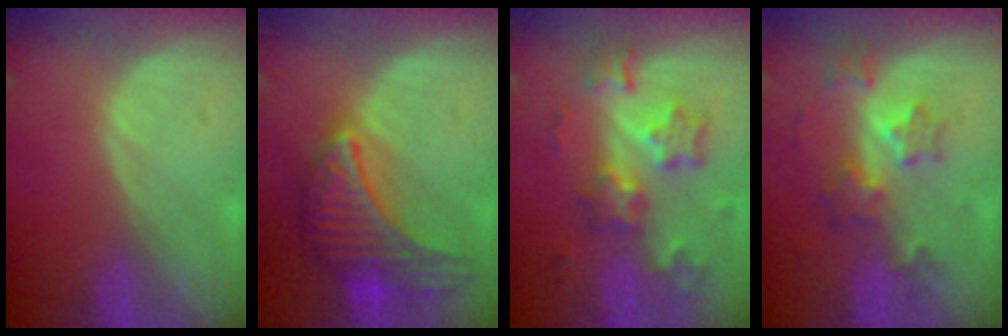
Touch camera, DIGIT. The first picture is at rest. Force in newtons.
{"total": 10.0, "press": 10.0, "slide": 0.5}
{"total": 8.6, "press": 7.5, "slide": 4.1}
{"total": 6.1, "press": 5.5, "slide": 2.7}